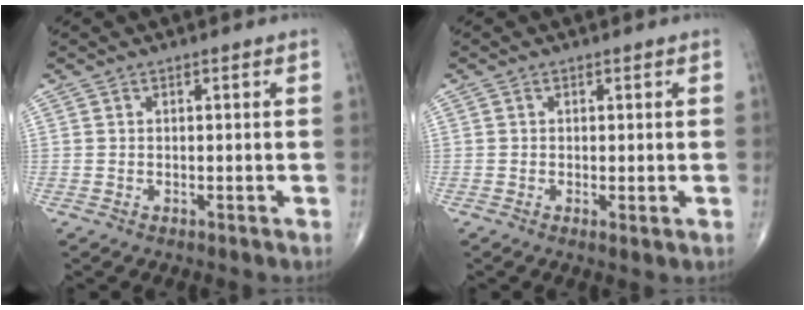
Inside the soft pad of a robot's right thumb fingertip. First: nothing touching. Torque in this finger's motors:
{"motor_torque": [-0.01, 0.03, -0.05, 0.00, -0.01]}